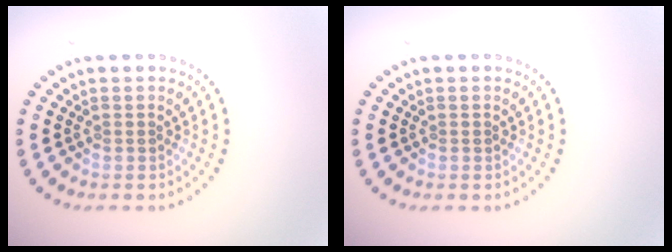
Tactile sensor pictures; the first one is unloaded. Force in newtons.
{"total": 0.0}